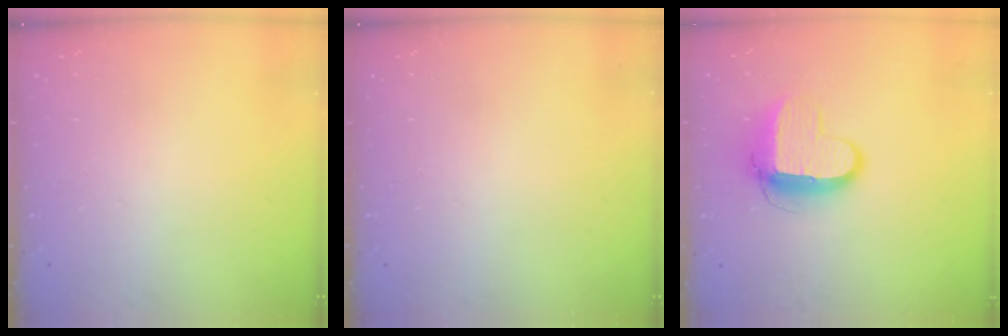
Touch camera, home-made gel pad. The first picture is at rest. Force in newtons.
{"total": 0.0}
{"total": 11.1, "press": 11.0, "slide": 0.9}